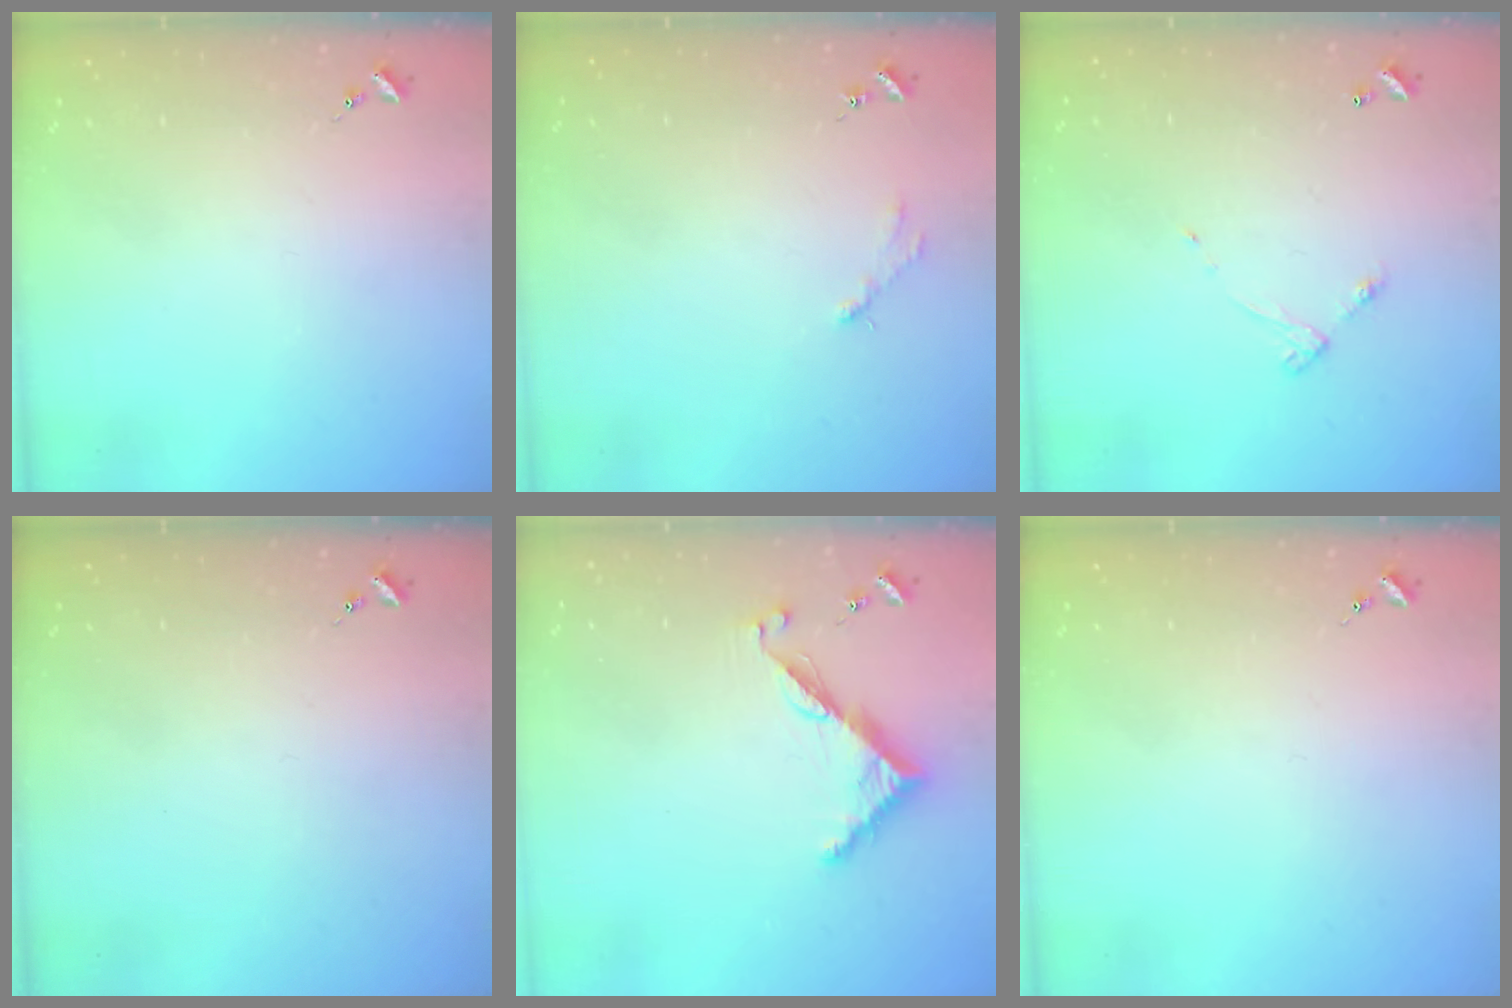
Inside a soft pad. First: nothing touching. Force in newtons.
{"total": 2.8, "press": 2.8, "slide": 0.4}
{"total": 4.2, "press": 4.2, "slide": 0.2}
{"total": 0.0}
{"total": 7.2, "press": 7.2, "slide": 0.3}
{"total": 0.0}